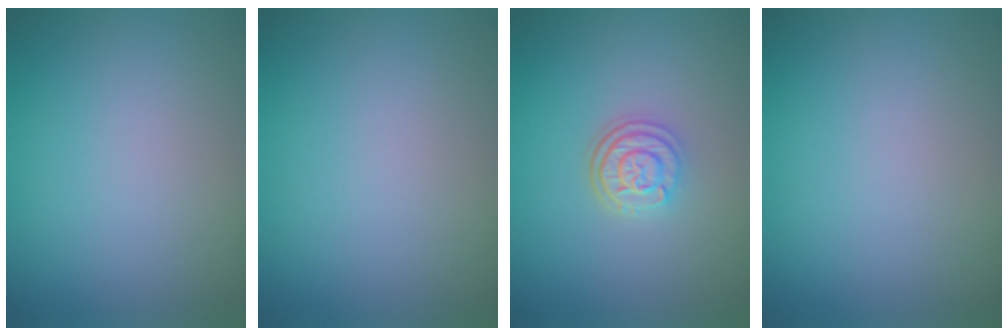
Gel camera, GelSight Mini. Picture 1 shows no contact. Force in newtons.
{"total": 0.0}
{"total": 3.0, "press": 2.4, "slide": 1.7}
{"total": 0.0}